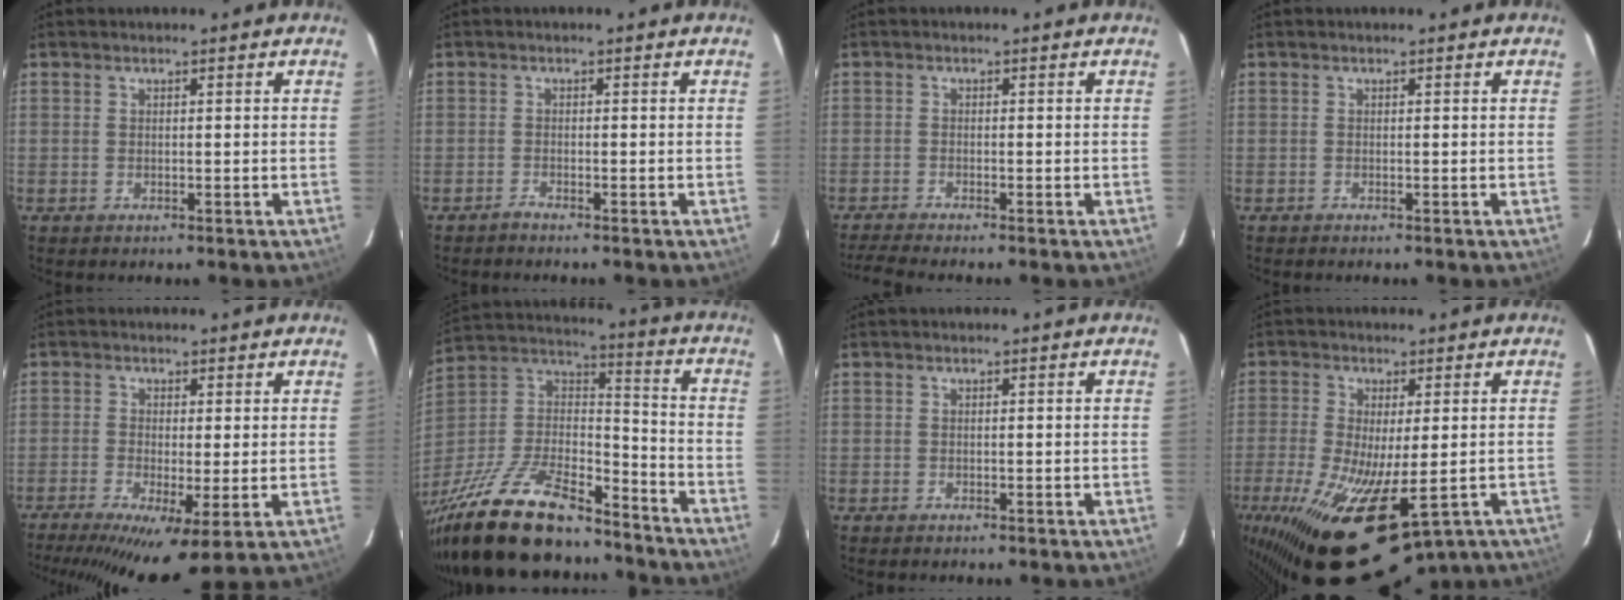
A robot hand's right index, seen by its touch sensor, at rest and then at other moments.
{"total": 1.0, "force": [-1.0, -0.1, 0.2], "torque": [-0.009, -0.002, -0.021]}
{"total": 4.2, "force": [-3.8, -0.6, 1.8], "torque": [-0.054, -0.012, -0.071]}
{"total": 0.0}
{"total": 10.7, "force": [-5.0, 2.8, 9.0], "torque": [-0.174, -0.022, -0.085]}
{"total": 25.0, "force": [-19.0, 8.3, 14.0], "torque": [-0.293, -0.014, -0.320]}
{"total": 0.0}
{"total": 20.4, "force": [-9.7, 8.2, 16.0], "torque": [-0.324, -0.069, -0.141]}